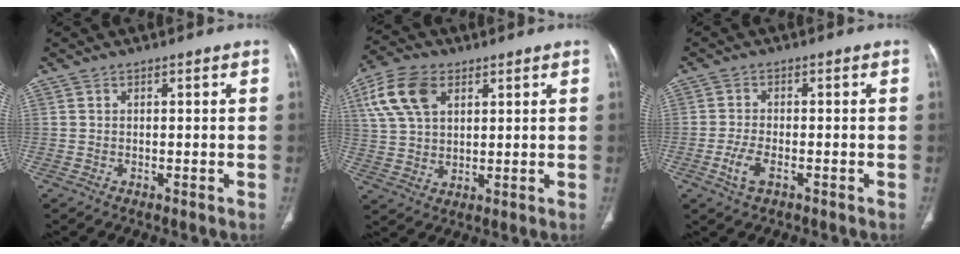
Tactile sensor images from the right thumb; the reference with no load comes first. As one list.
[{"total": 11.5, "force": [4.7, 7.1, 7.7], "torque": [-0.150, 0.000, 0.094]}, {"total": 4.1, "force": [-1.7, 1.9, 3.1], "torque": [-0.072, 0.005, -0.031]}]